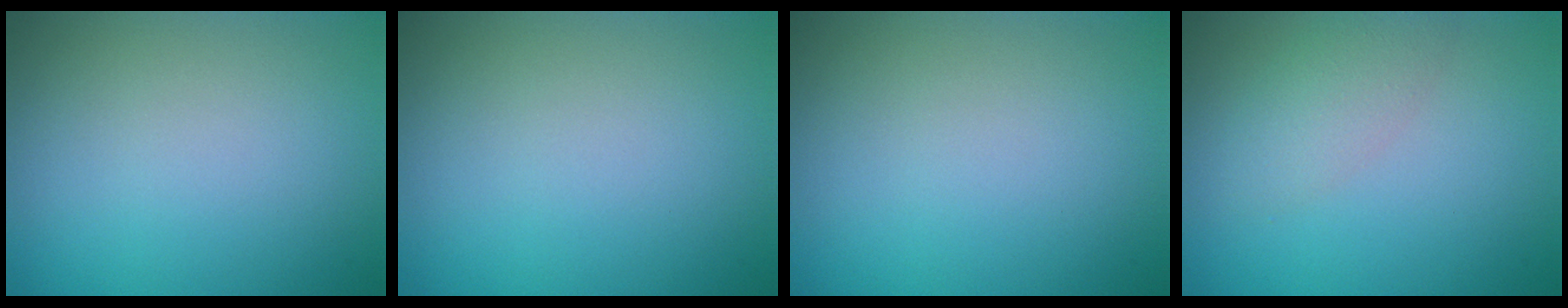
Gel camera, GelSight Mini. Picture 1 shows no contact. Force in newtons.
{"total": 0.0}
{"total": 0.0}
{"total": 2.4, "press": 2.4, "slide": 0.2}